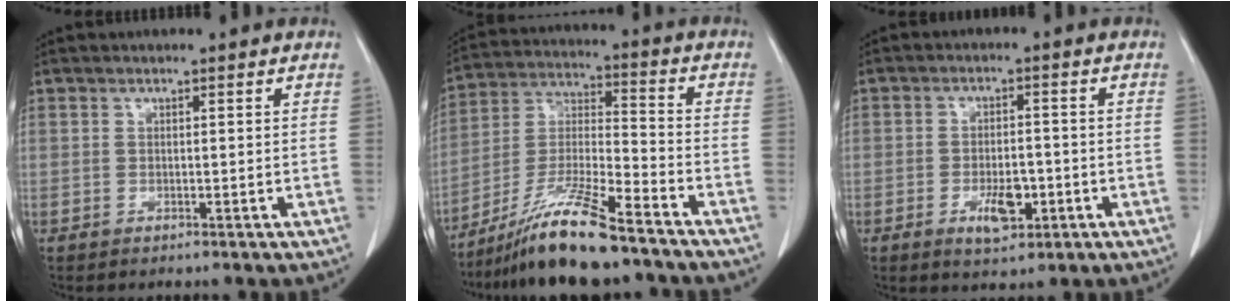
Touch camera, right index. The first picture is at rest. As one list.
[{"total": 14.2, "force": [-11.0, 0.6, 8.9], "torque": [-0.173, -0.019, -0.201]}, {"total": 5.2, "force": [-2.1, 2.3, 4.2], "torque": [-0.068, 0.000, -0.027]}]